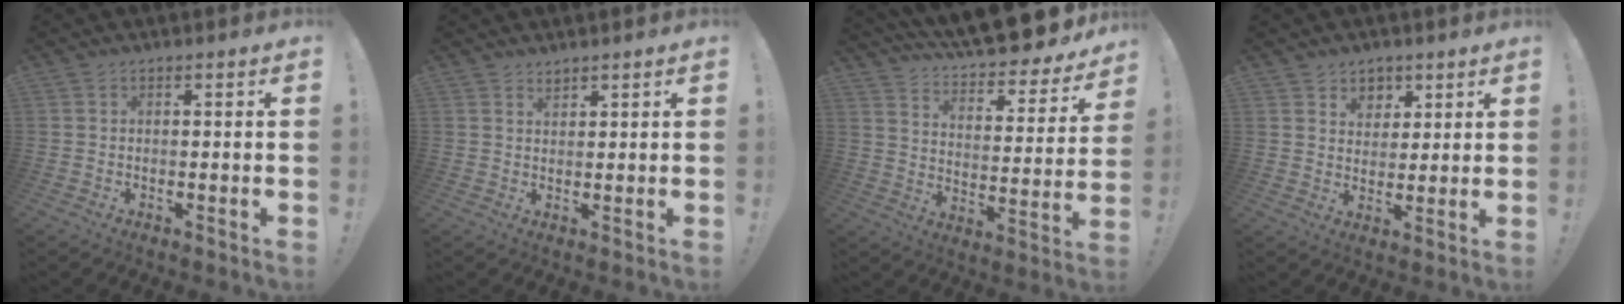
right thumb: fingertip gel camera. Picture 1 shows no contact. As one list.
[{"total": 1.5, "force": [1.4, 0.5, 0.3], "torque": [0.008, -0.013, 0.024]}, {"total": 11.0, "force": [9.6, 2.5, 4.6], "torque": [-0.072, -0.096, 0.161]}, {"total": 6.8, "force": [3.5, 5.8, 0.6], "torque": [0.001, -0.034, 0.067]}]